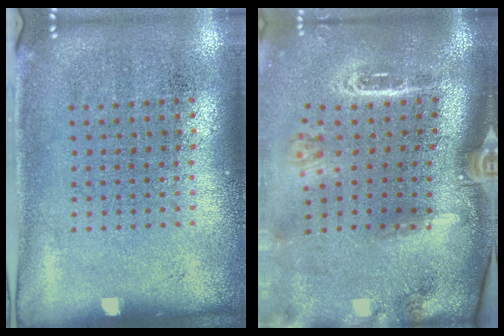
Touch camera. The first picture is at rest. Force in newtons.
{"total": 3.1, "press": 2.1, "slide": 2.3}